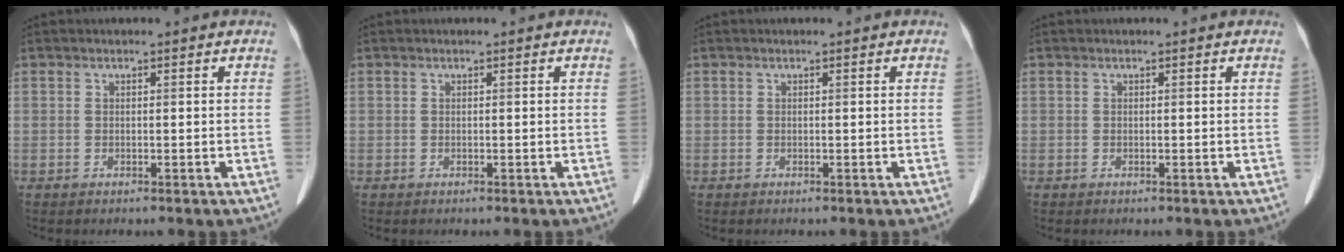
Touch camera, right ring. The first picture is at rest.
{"total": 0.0}
{"total": 0.0}
{"total": 0.0}